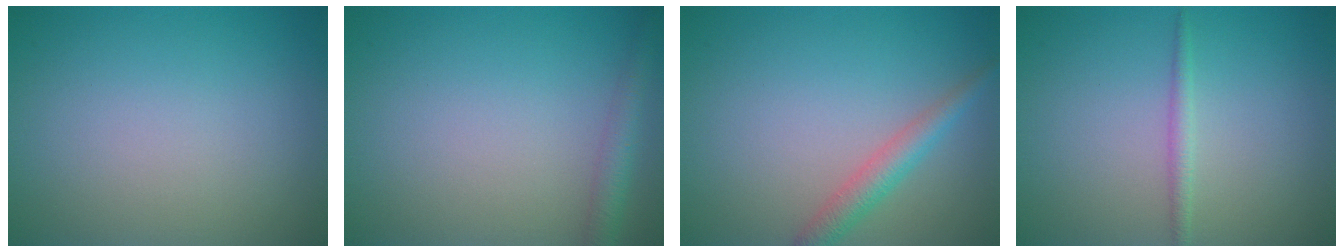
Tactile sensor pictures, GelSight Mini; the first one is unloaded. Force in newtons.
{"total": 2.2, "press": 2.2, "slide": 0.1}
{"total": 2.5, "press": 2.5, "slide": 0.1}
{"total": 1.2, "press": 1.2, "slide": 0.1}